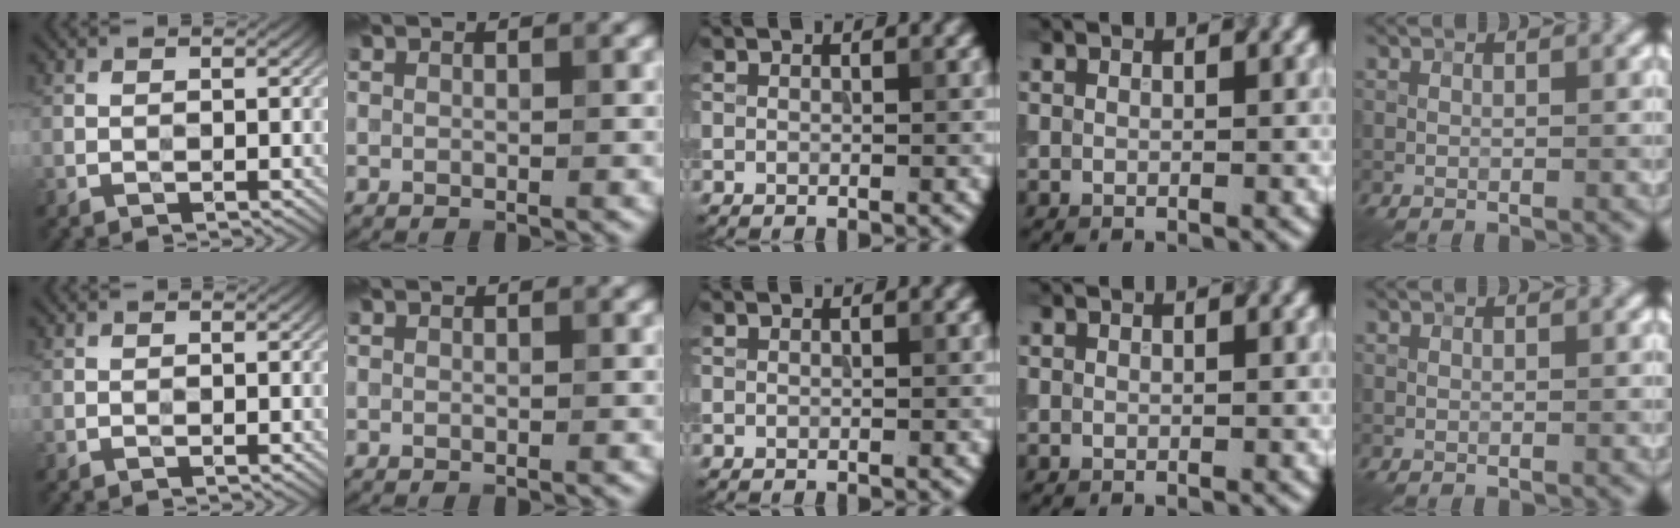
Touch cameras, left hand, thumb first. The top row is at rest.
{}